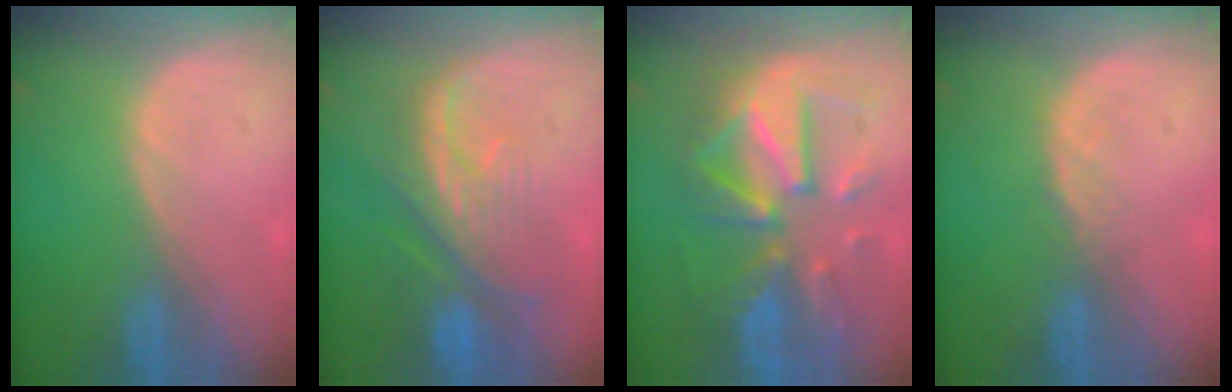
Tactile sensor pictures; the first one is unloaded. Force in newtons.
{"total": 10.2, "press": 9.0, "slide": 5.0}
{"total": 12.3, "press": 12.3, "slide": 1.2}
{"total": 1.4, "press": 1.4, "slide": 0.2}